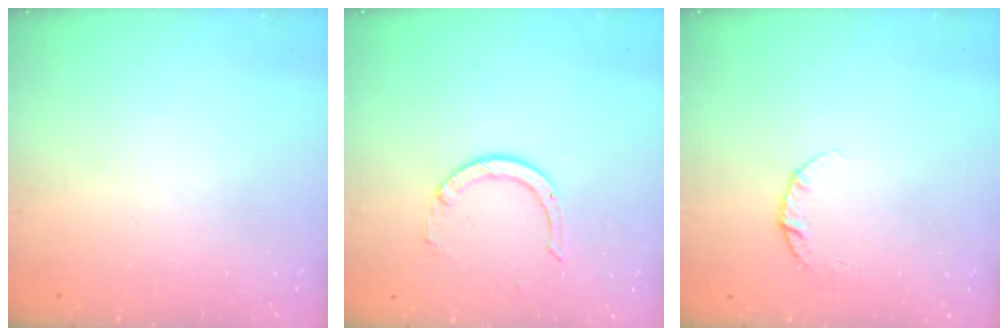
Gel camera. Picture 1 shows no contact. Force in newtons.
{"total": 1.7, "press": 1.7, "slide": 0.1}
{"total": 3.8, "press": 3.8, "slide": 0.3}